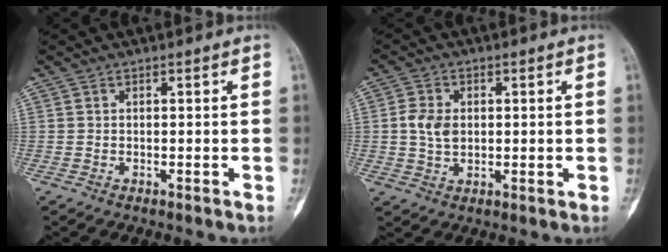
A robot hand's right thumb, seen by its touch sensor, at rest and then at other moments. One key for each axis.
{"total": 5.3, "fx": 0.5, "fy": 3.9, "fz": 3.6, "tx": -0.059, "ty": 0.002, "tz": 0.008}